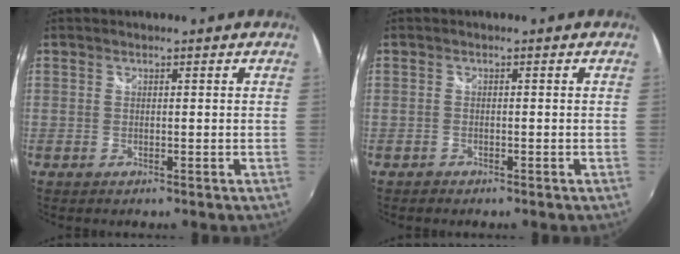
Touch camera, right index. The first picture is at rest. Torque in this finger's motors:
{"motor_torque": [0.11, 0.01, 0.04, 0.00]}